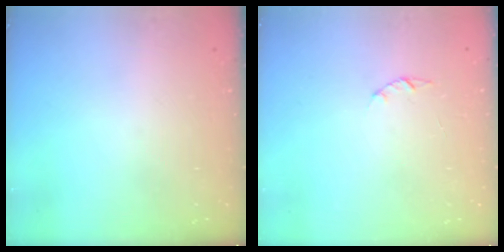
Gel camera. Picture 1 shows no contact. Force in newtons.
{"total": 1.4, "press": 1.4, "slide": 0.3}